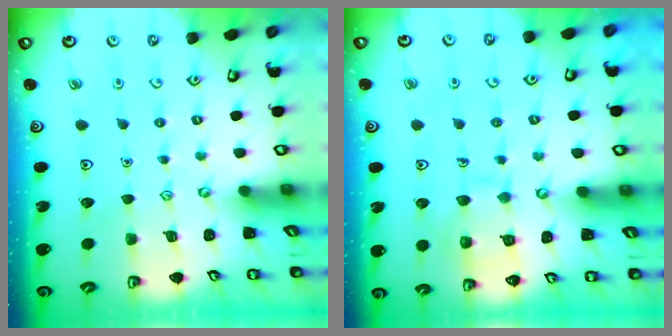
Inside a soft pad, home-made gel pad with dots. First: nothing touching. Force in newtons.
{"total": 9.1, "press": 9.0, "slide": 0.9}